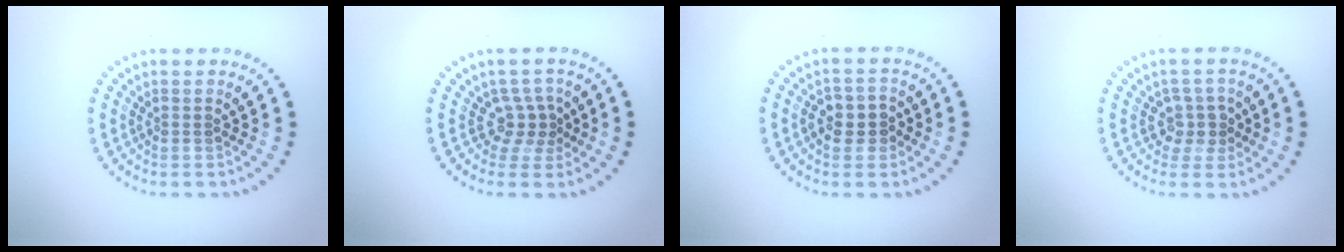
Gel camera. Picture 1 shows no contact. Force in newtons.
{"total": 2.4, "press": 1.6, "slide": 1.8}
{"total": 2.7, "press": 2.7, "slide": 0.6}
{"total": 2.2, "press": 1.9, "slide": 1.2}